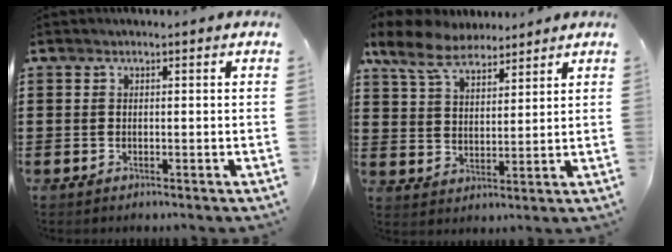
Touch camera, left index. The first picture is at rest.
{"total": 8.2, "force": [6.7, 3.1, 3.7], "torque": [-0.097, -0.009, 0.125]}